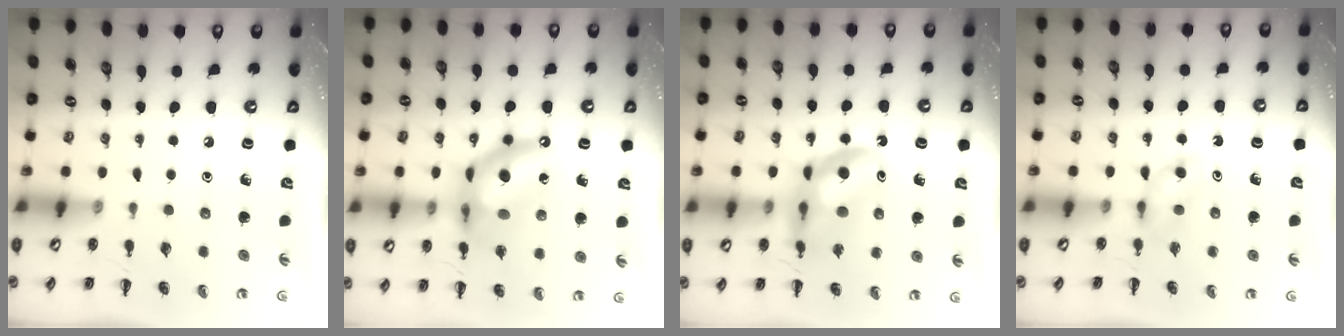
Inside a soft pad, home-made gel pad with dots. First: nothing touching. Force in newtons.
{"total": 13.0, "press": 12.6, "slide": 3.0}
{"total": 12.9, "press": 12.4, "slide": 3.5}
{"total": 3.5, "press": 3.2, "slide": 1.4}